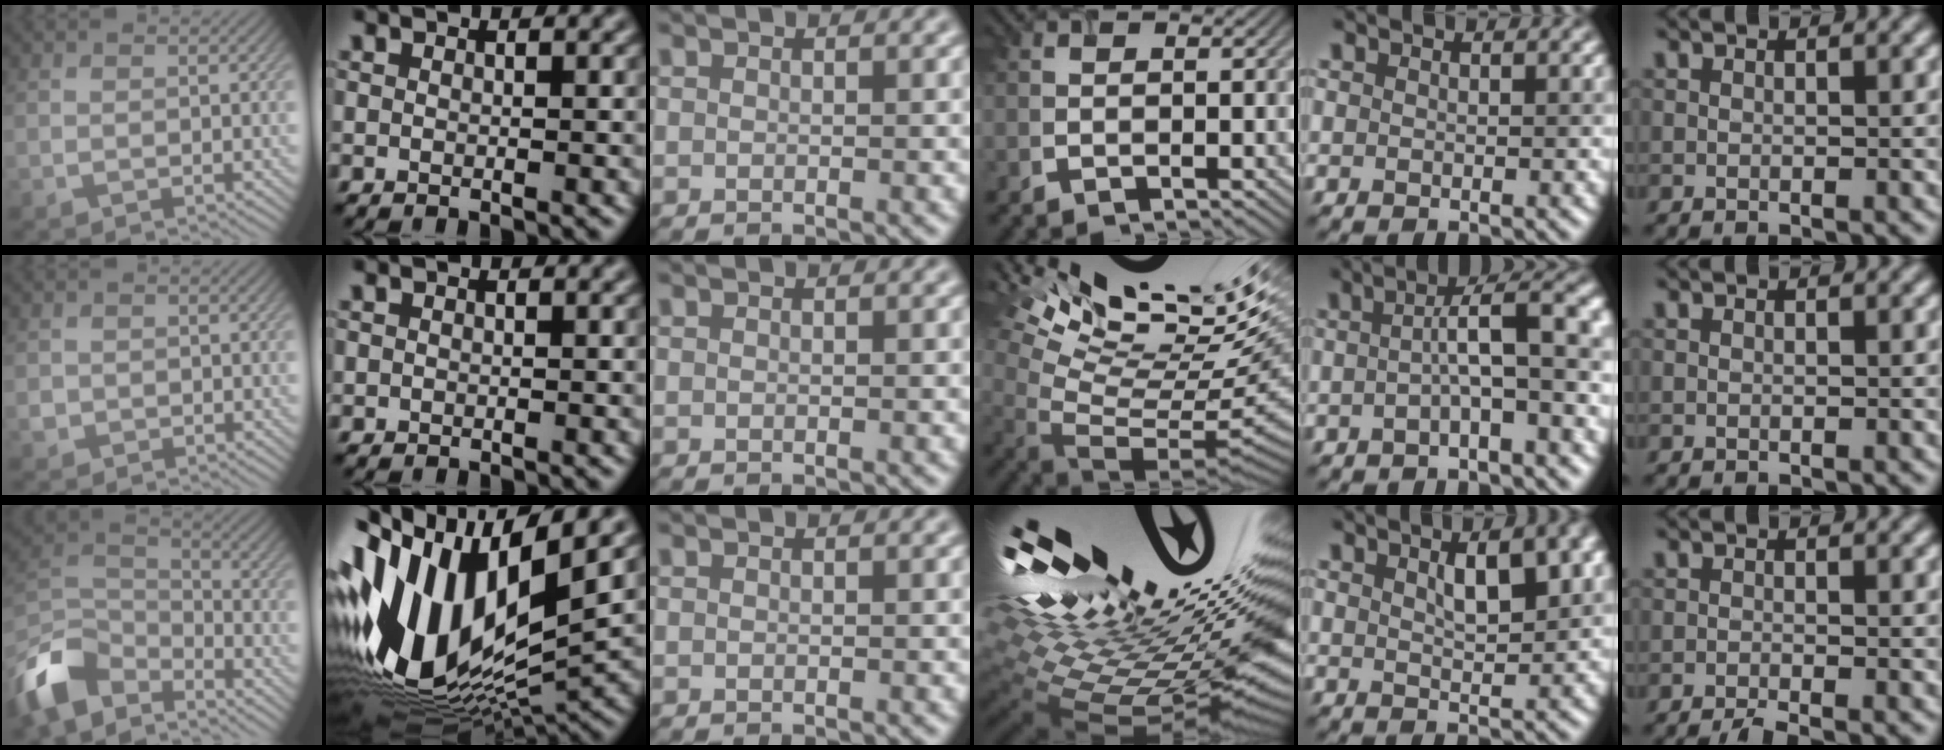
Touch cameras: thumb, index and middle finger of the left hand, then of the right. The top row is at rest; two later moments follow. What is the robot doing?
{"motion": "screw", "object": "timer"}